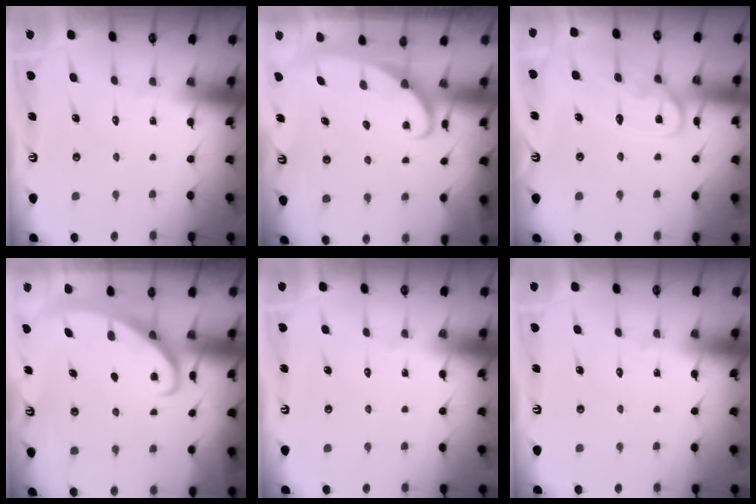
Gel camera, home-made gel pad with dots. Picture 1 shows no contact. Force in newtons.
{"total": 2.5, "press": 2.4, "slide": 0.3}
{"total": 12.9, "press": 12.8, "slide": 1.1}
{"total": 3.0, "press": 2.9, "slide": 0.3}
{"total": 0.0}
{"total": 0.0}